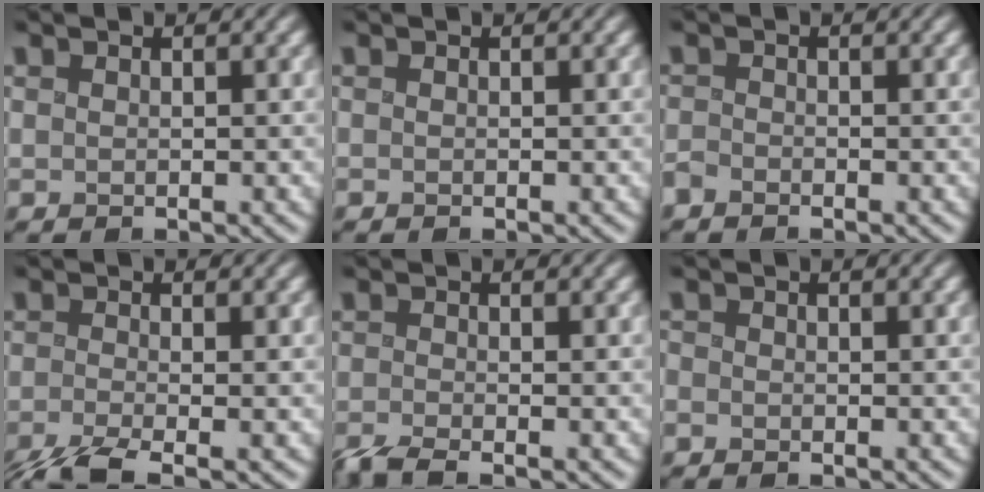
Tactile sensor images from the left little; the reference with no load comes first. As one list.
[{"total": 0.0}, {"total": 1.4, "force": [-1.3, 0.5, 0.2], "torque": [0.001, -0.001, -0.029]}, {"total": 3.7, "force": [-2.4, 0.8, 2.7], "torque": [-0.051, -0.007, -0.055]}, {"total": 2.6, "force": [-2.1, 0.3, 1.6], "torque": [-0.032, -0.006, -0.049]}, {"total": 0.8, "force": [-0.5, 0.6, 0.1], "torque": [0.003, 0.001, -0.012]}]